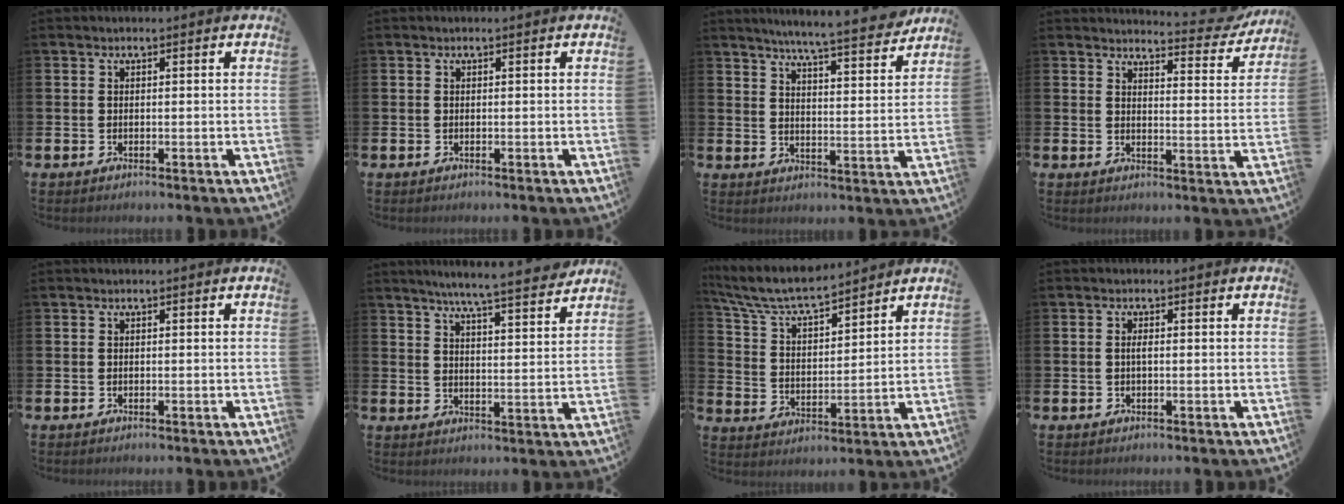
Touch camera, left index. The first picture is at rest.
{"total": 0.0}
{"total": 6.9, "force": [6.6, -0.2, 2.2], "torque": [-0.049, -0.048, 0.110]}
{"total": 4.5, "force": [4.4, 0.5, 0.8], "torque": [-0.007, -0.036, 0.070]}
{"total": 0.0}
{"total": 6.8, "force": [6.4, -0.4, 2.1], "torque": [-0.047, -0.046, 0.108]}
{"total": 7.2, "force": [6.8, 1.0, 2.4], "torque": [-0.079, -0.040, 0.118]}
{"total": 0.8, "force": [0.0, 0.2, 0.8], "torque": [-0.019, 0.002, 0.000]}